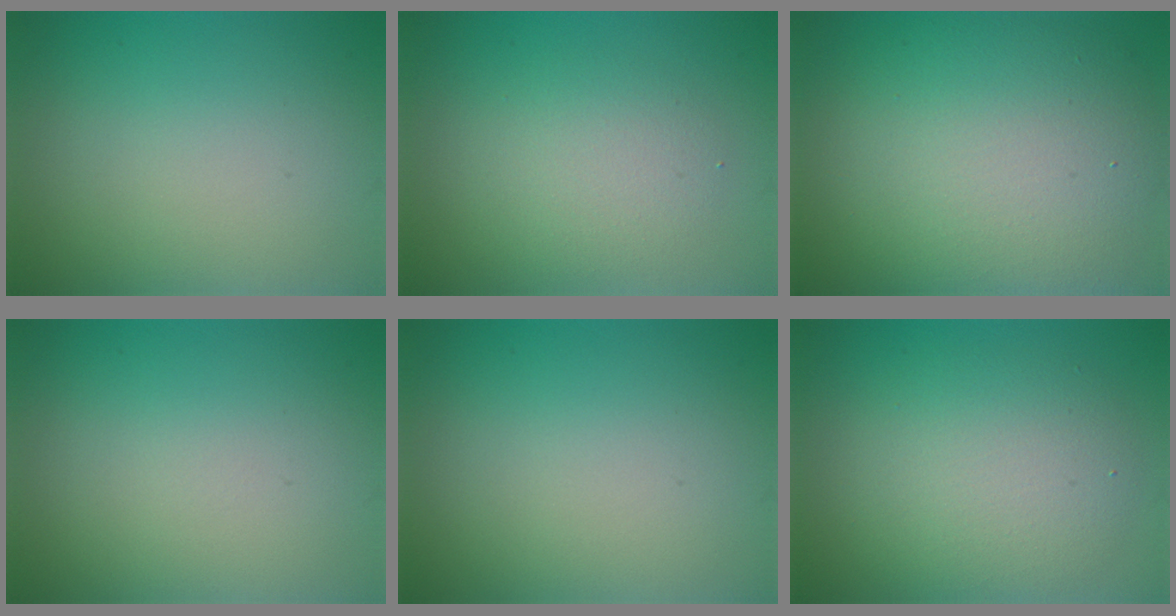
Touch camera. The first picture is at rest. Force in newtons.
{"total": 3.1, "press": 3.1, "slide": 0.3}
{"total": 12.1, "press": 12.1, "slide": 0.6}
{"total": 0.0}
{"total": 0.0}
{"total": 5.6, "press": 5.6, "slide": 0.2}